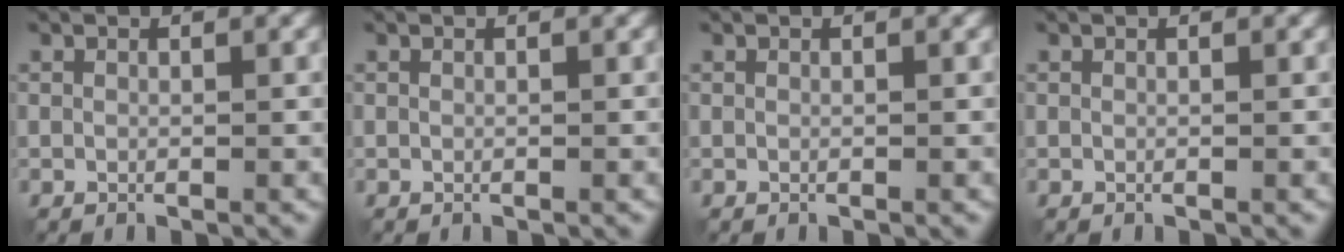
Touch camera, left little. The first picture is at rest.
{"total": 0.0}
{"total": 0.0}
{"total": 0.0}